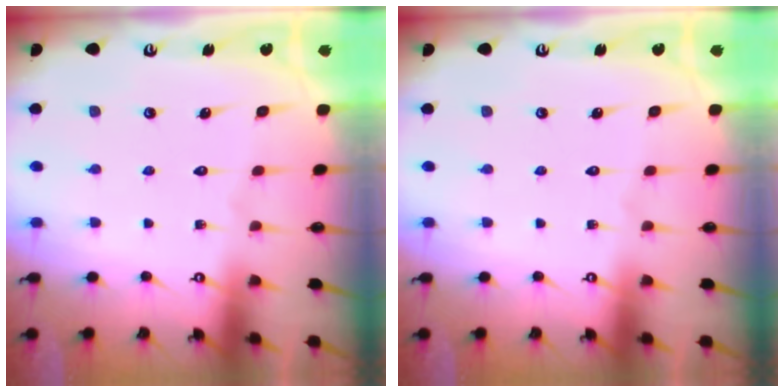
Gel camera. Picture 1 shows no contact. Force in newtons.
{"total": 0.0}